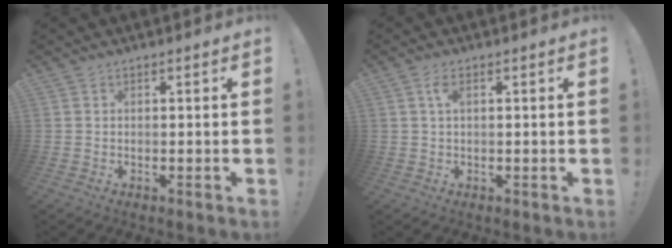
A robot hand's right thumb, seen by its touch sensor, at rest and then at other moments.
{"total": 3.1, "force": [1.2, 2.0, 2.0], "torque": [-0.026, 0.000, 0.018]}